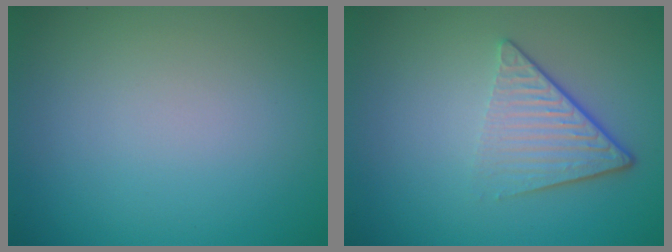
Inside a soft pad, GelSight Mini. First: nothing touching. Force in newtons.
{"total": 4.6, "press": 2.8, "slide": 3.7}